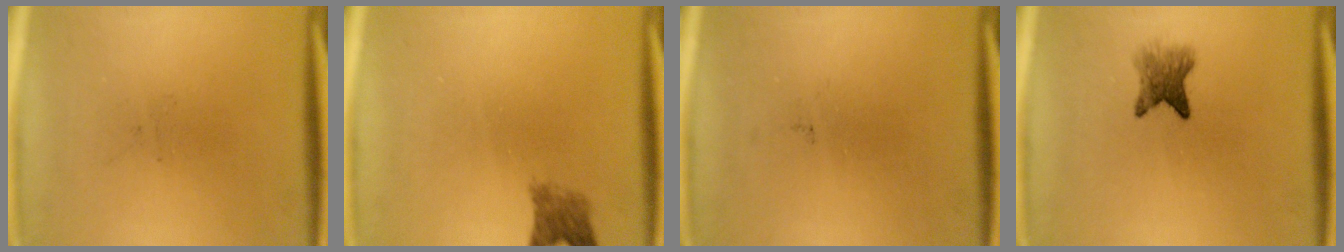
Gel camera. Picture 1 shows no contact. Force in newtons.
{"total": 2.7}
{"total": 0.0}
{"total": 3.9}